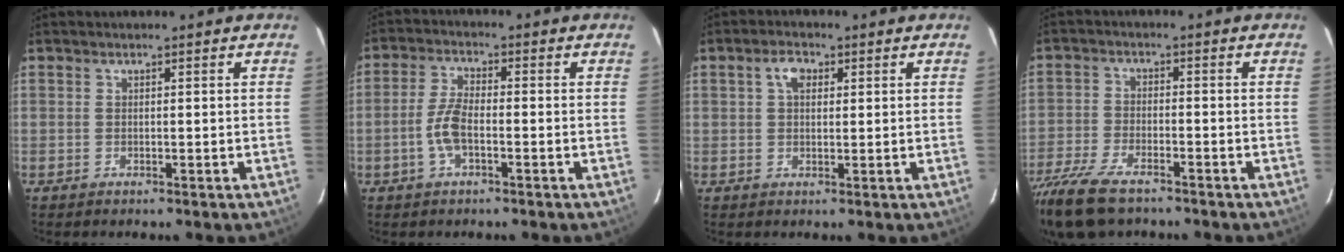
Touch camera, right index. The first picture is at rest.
{"total": 5.5, "force": [-1.9, 2.1, 4.7], "torque": [-0.106, 0.006, -0.037]}
{"total": 3.5, "force": [1.2, 2.2, 2.4], "torque": [-0.041, 0.011, 0.022]}
{"total": 13.7, "force": [-10.7, 4.7, 7.1], "torque": [-0.179, -0.035, -0.205]}